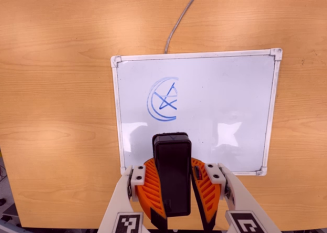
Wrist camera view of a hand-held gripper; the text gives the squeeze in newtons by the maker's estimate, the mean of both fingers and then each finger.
{"total": 14.3, "left": 12.4, "right": 16.3}